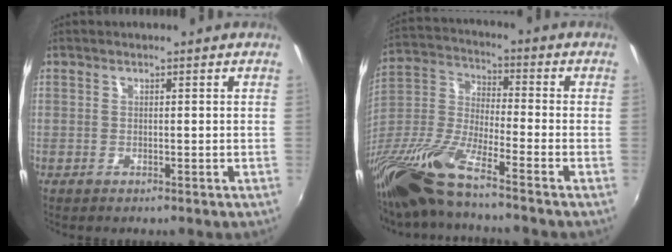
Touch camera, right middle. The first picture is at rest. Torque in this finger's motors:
{"motor_torque": [1.07, -1.07, 0.32, 0.21]}